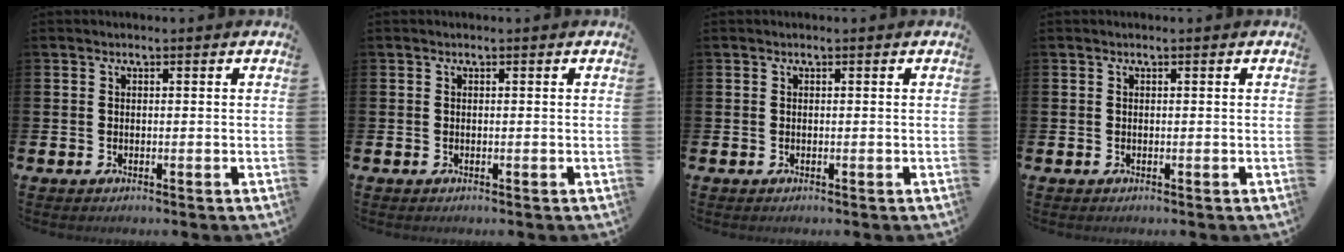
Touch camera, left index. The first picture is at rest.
{"total": 0.0}
{"total": 0.0}
{"total": 0.0}